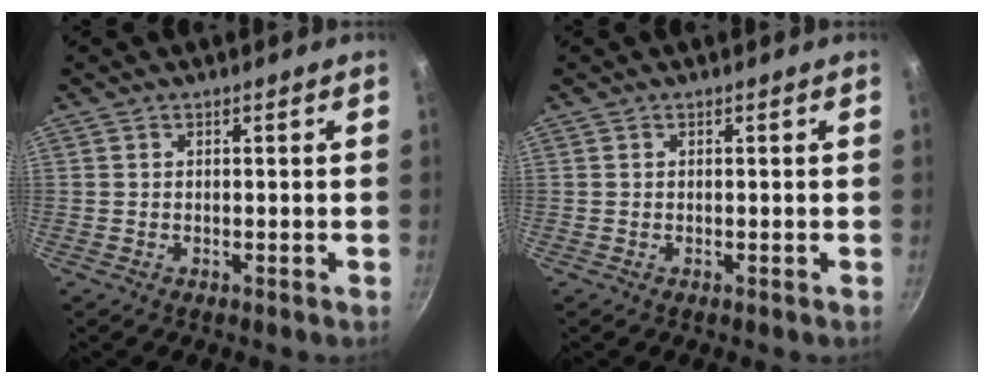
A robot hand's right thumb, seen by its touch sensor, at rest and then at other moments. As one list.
[{"total": 0.0}]